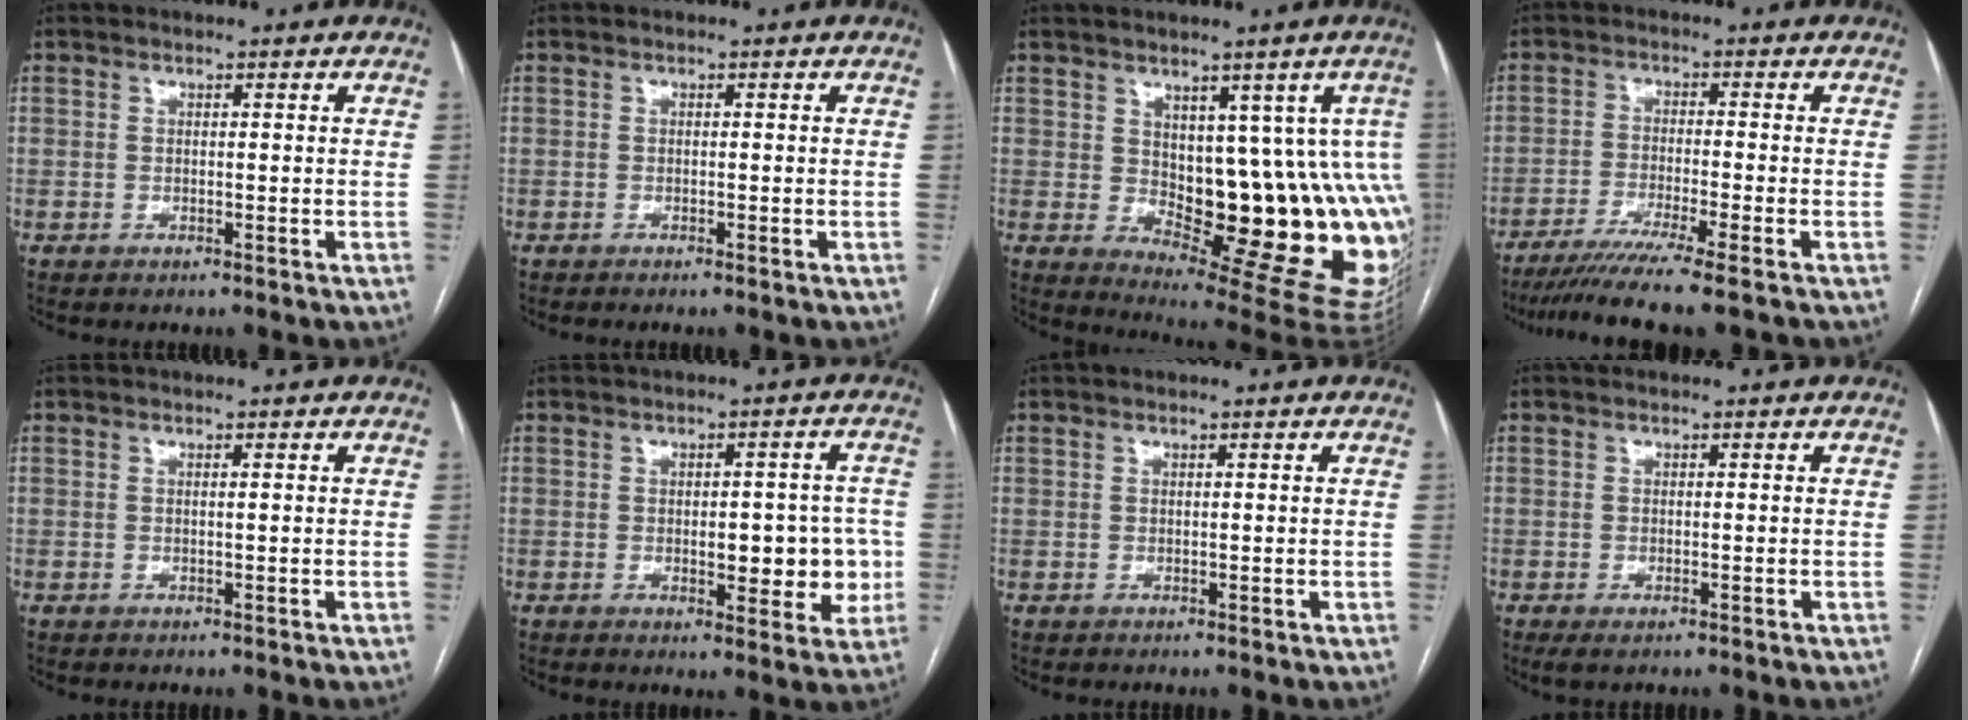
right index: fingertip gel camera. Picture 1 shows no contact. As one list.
[{"total": 0.7, "force": [-0.6, 0.0, 0.4], "torque": [-0.009, -0.002, -0.009]}, {"total": 15.4, "force": [1.1, 6.8, 13.8], "torque": [-0.125, 0.005, 0.032]}, {"total": 9.5, "force": [-7.6, -1.6, 5.5], "torque": [-0.074, -0.032, -0.123]}, {"total": 0.0}, {"total": 8.2, "force": [-0.9, 3.8, 7.2], "torque": [-0.075, 0.013, -0.004]}, {"total": 0.0}, {"total": 1.7, "force": [-0.9, 0.7, 1.2], "torque": [-0.019, -0.004, -0.009]}]